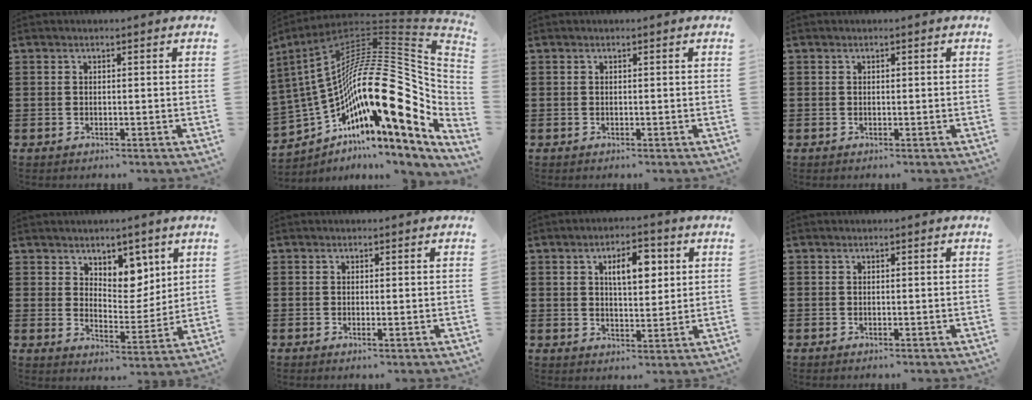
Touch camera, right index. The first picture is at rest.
{"total": 26.1, "force": [-2.9, 10.7, 23.6], "torque": [-0.451, -0.024, -0.069]}
{"total": 0.0}
{"total": 0.0}
{"total": 6.2, "force": [4.4, 3.9, 1.8], "torque": [-0.035, -0.019, 0.077]}
{"total": 0.6, "force": [-0.1, 0.0, 0.6], "torque": [-0.010, -0.003, -0.001]}
{"total": 6.4, "force": [2.3, 2.8, 5.3], "torque": [-0.087, 0.003, 0.031]}
{"total": 0.0}